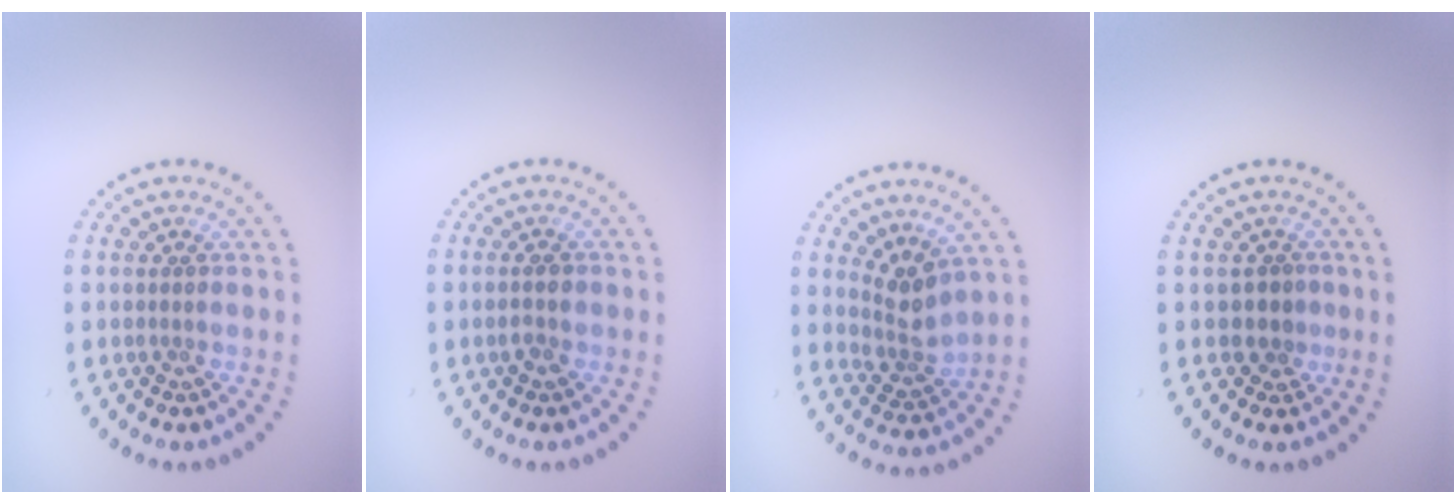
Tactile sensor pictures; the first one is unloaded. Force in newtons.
{"total": 1.4, "press": 1.4, "slide": 0.2}
{"total": 2.7, "press": 2.1, "slide": 1.8}
{"total": 1.2, "press": 0.8, "slide": 0.9}